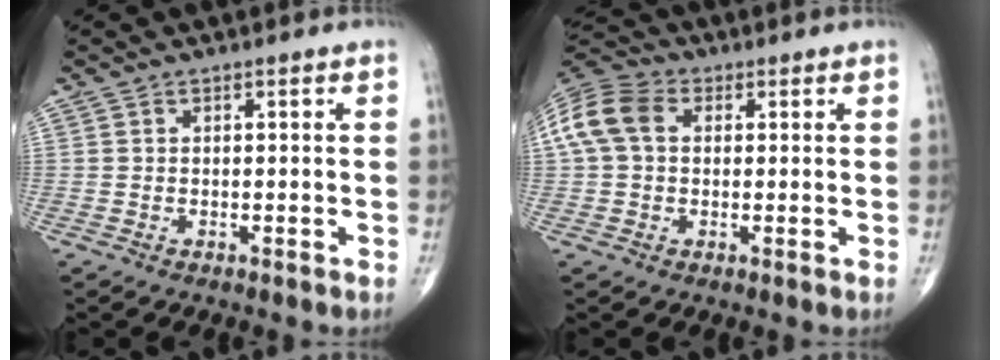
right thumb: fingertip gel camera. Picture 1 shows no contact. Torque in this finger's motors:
{"motor_torque": [0.07, 0.06, 0.30, 0.15, 0.09]}